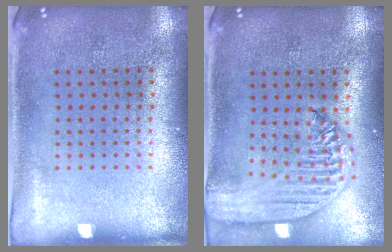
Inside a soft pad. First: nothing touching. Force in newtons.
{"total": 2.8, "press": 2.2, "slide": 1.6}